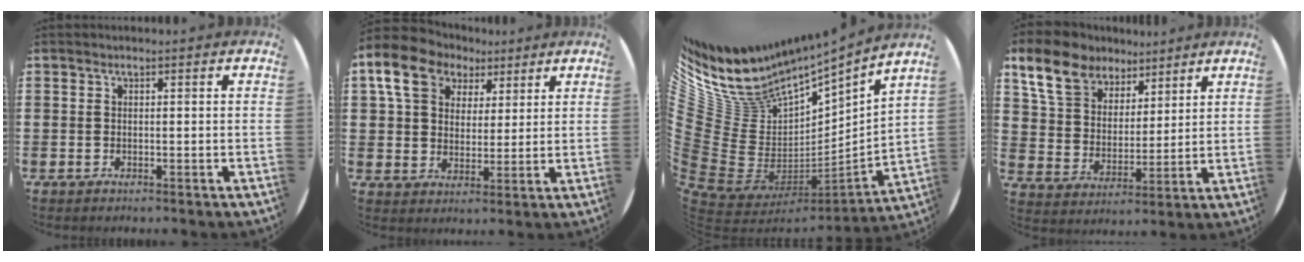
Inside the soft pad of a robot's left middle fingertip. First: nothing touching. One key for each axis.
{"total": 9.1, "fx": 5.7, "fy": 6.4, "fz": 3.0, "tx": -0.079, "ty": 0.002, "tz": 0.105}
{"total": 8.6, "fx": 5.4, "fy": 6.5, "fz": 1.4, "tx": -0.095, "ty": -0.083, "tz": 0.100}
{"total": 10.4, "fx": 8.2, "fy": 5.6, "fz": 2.8, "tx": -0.100, "ty": -0.019, "tz": 0.159}